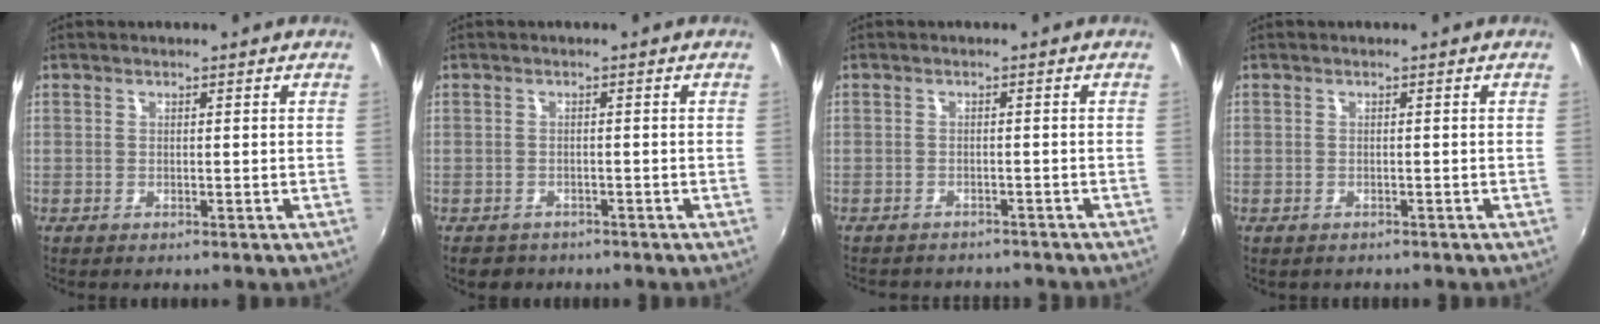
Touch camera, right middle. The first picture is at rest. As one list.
[{"total": 3.2, "force": [-2.3, 2.1, 0.8], "torque": [-0.023, -0.009, -0.035]}, {"total": 5.8, "force": [-5.3, 1.8, 1.5], "torque": [-0.042, -0.015, -0.075]}, {"total": 0.8, "force": [-0.6, 0.4, 0.1], "torque": [-0.007, -0.002, -0.008]}]